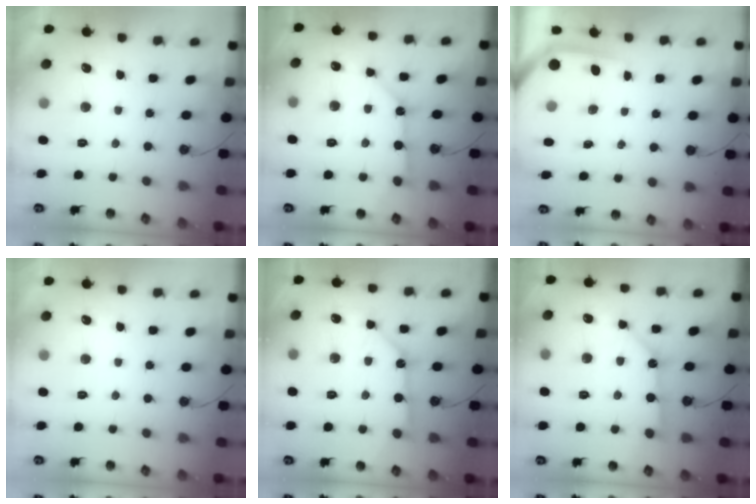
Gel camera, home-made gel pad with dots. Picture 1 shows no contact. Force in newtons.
{"total": 12.3, "press": 12.2, "slide": 1.6}
{"total": 3.4, "press": 3.4, "slide": 0.3}
{"total": 0.0}
{"total": 11.4, "press": 11.3, "slide": 1.4}
{"total": 11.0, "press": 10.9, "slide": 1.5}